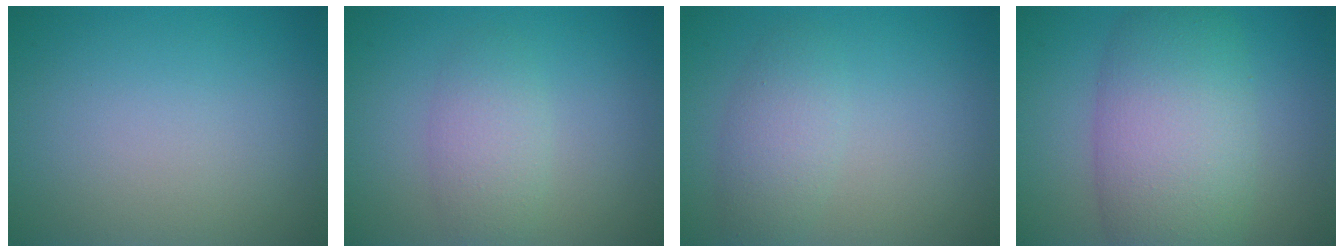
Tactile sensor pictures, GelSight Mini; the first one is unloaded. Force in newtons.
{"total": 2.8, "press": 2.8, "slide": 0.1}
{"total": 2.7, "press": 2.7, "slide": 0.1}
{"total": 9.1, "press": 9.1, "slide": 0.3}